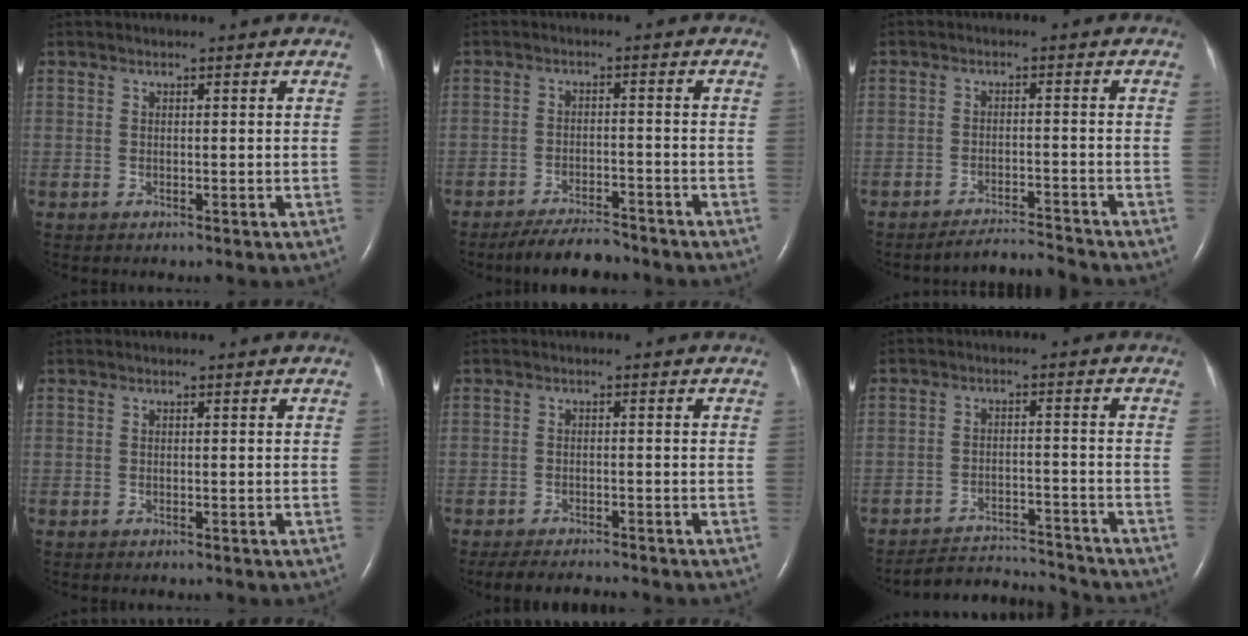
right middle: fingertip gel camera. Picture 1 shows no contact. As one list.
[{"total": 6.3, "force": [-5.8, 1.2, 2.2], "torque": [-0.040, -0.015, -0.097]}, {"total": 4.6, "force": [-4.2, -1.7, -0.6], "torque": [0.008, -0.011, -0.070]}, {"total": 0.0}, {"total": 5.8, "force": [-5.5, 0.7, 1.9], "torque": [-0.029, -0.012, -0.084]}, {"total": 7.8, "force": [-7.7, -0.6, -1.0], "torque": [0.010, 0.005, -0.127]}]